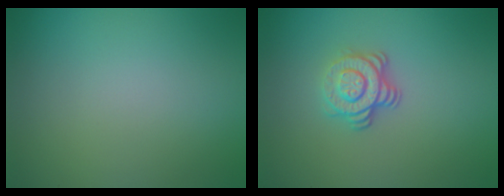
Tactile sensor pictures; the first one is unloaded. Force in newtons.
{"total": 3.6, "press": 2.5, "slide": 2.5}